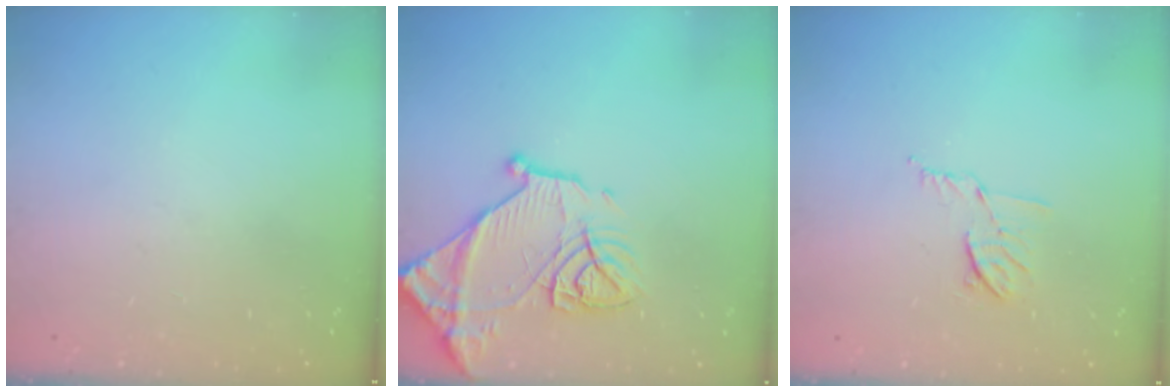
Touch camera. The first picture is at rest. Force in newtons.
{"total": 14.6, "press": 14.6, "slide": 1.0}
{"total": 6.5, "press": 6.4, "slide": 1.0}